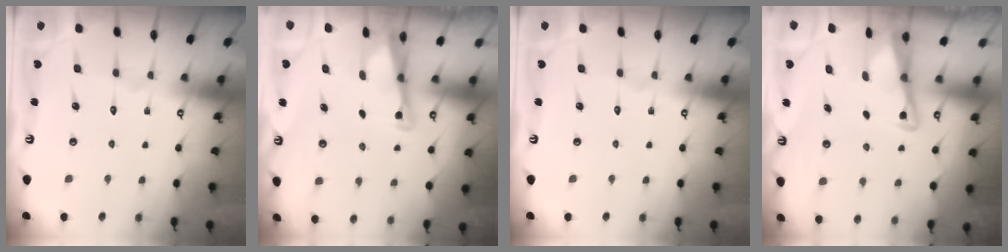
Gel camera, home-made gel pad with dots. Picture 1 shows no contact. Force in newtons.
{"total": 2.7, "press": 2.7, "slide": 0.1}
{"total": 0.0}
{"total": 3.0, "press": 3.0, "slide": 0.4}